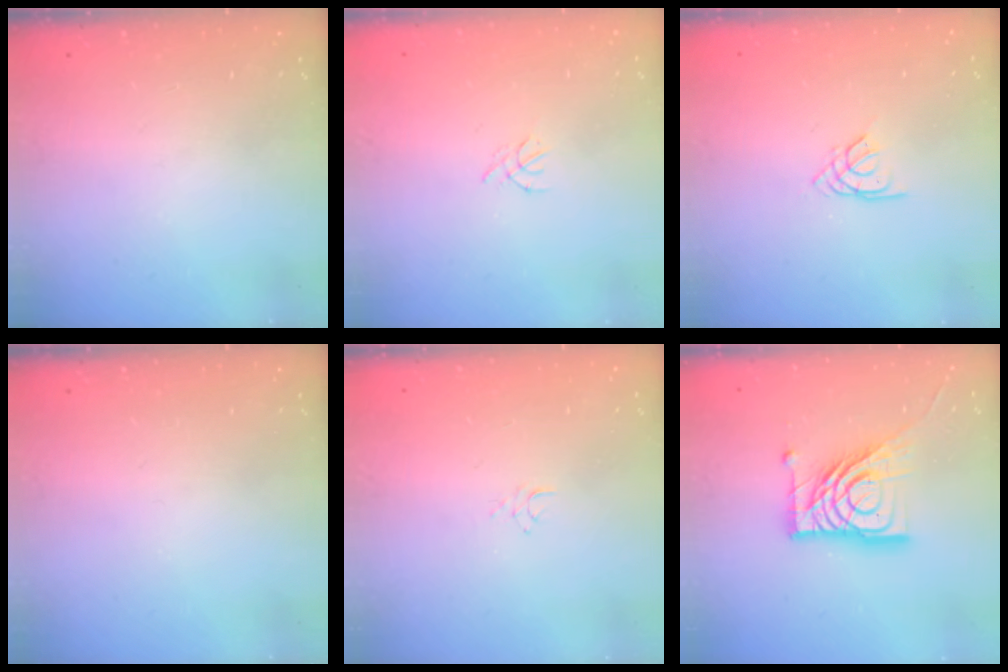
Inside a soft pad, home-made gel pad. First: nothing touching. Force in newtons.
{"total": 0.8, "press": 0.7, "slide": 0.3}
{"total": 2.5, "press": 2.4, "slide": 0.5}
{"total": 0.0}
{"total": 3.7, "press": 3.7, "slide": 0.1}
{"total": 17.8, "press": 17.7, "slide": 2.0}